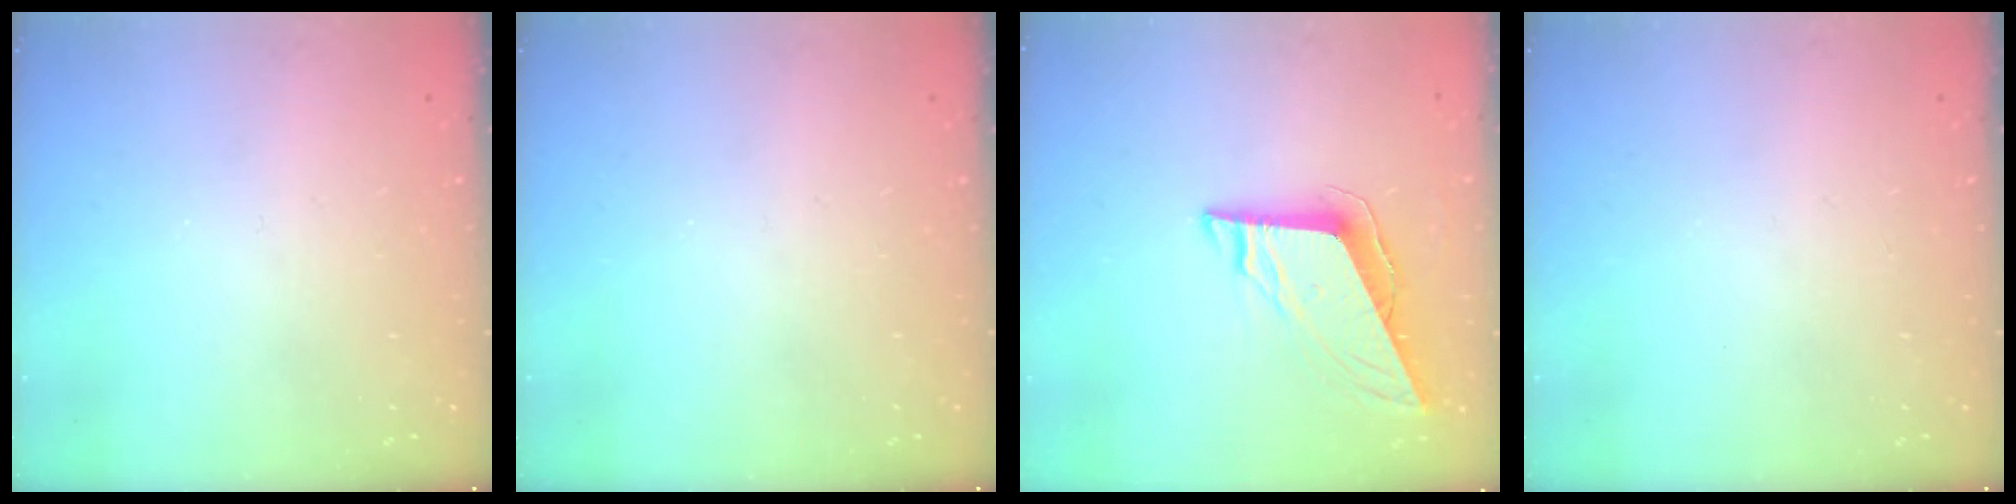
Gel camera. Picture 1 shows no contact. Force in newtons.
{"total": 0.0}
{"total": 8.9, "press": 8.8, "slide": 1.3}
{"total": 0.0}